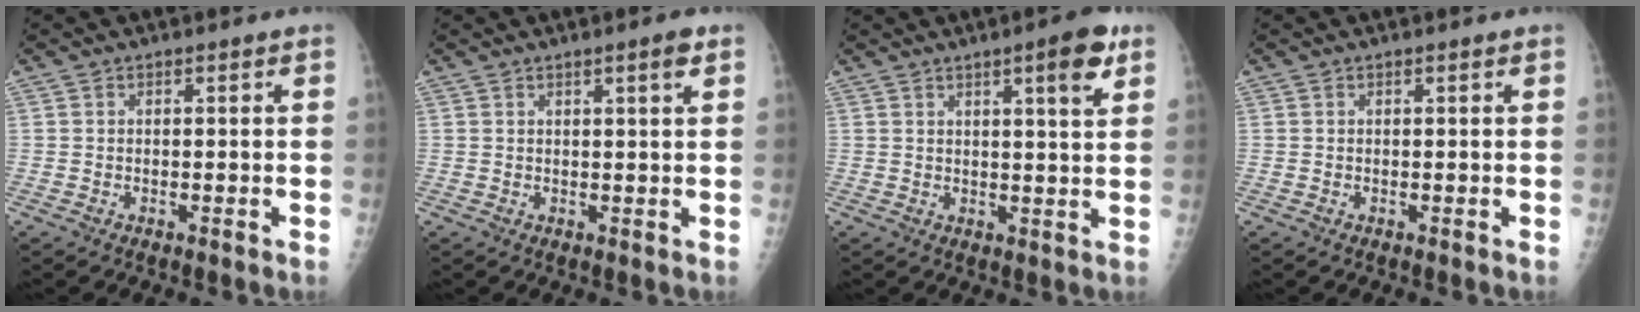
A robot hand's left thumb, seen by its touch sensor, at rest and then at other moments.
{"total": 2.5, "force": [1.4, 0.1, 2.1], "torque": [-0.030, -0.007, 0.020]}
{"total": 6.9, "force": [3.7, 1.1, 5.7], "torque": [-0.074, -0.017, 0.048]}
{"total": 0.0}